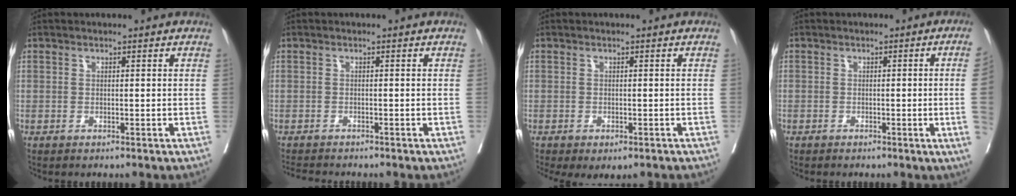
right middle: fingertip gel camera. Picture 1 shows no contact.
{"total": 3.9, "force": [-3.6, 0.5, 1.2], "torque": [-0.015, -0.009, -0.057]}
{"total": 5.0, "force": [-3.5, 2.4, 2.6], "torque": [-0.031, -0.007, -0.047]}
{"total": 4.4, "force": [-0.7, -1.6, 4.0], "torque": [-0.044, -0.009, -0.010]}